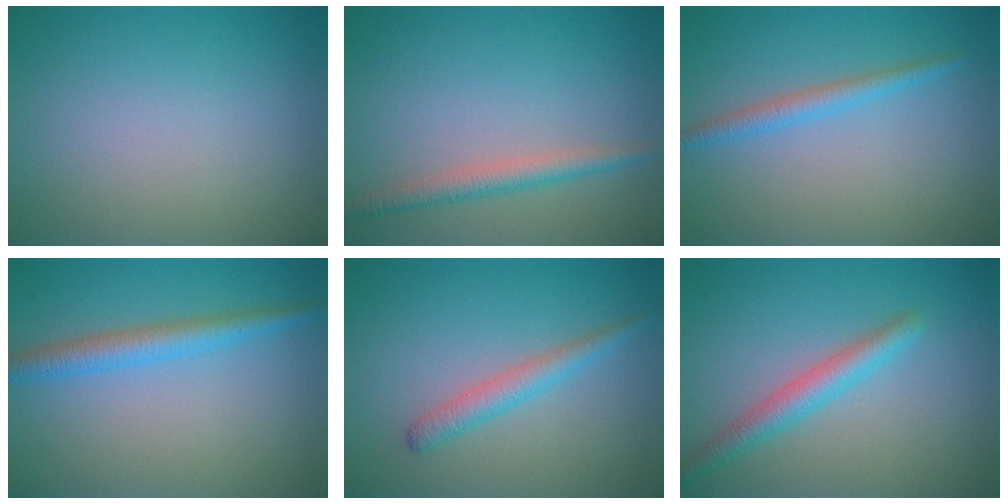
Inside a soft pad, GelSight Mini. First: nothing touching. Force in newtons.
{"total": 2.4, "press": 2.4, "slide": 0.0}
{"total": 2.0, "press": 2.0, "slide": 0.1}
{"total": 3.0, "press": 3.0, "slide": 0.1}
{"total": 2.3, "press": 2.3, "slide": 0.0}
{"total": 3.0, "press": 3.0, "slide": 0.0}